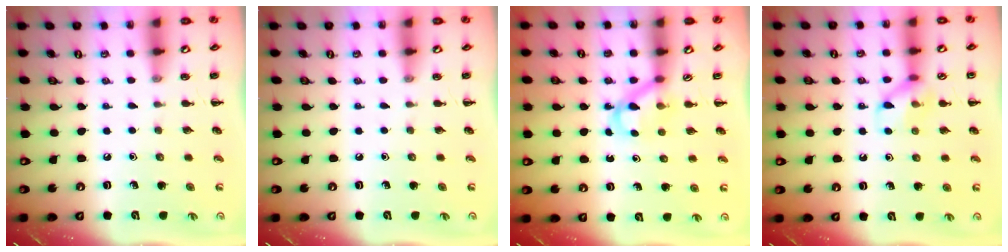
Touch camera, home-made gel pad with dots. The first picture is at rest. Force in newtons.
{"total": 0.0}
{"total": 3.3, "press": 3.1, "slide": 1.2}
{"total": 9.1, "press": 9.1, "slide": 1.1}